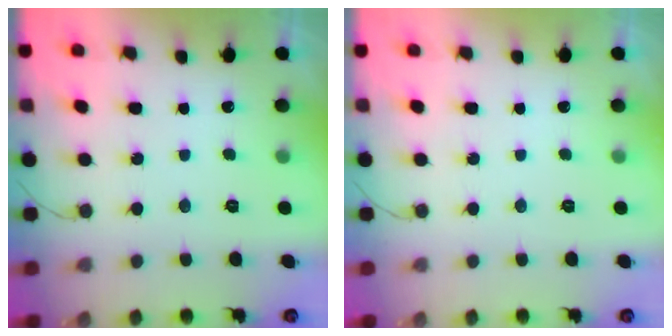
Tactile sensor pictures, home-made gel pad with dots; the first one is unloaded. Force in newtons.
{"total": 0.0}